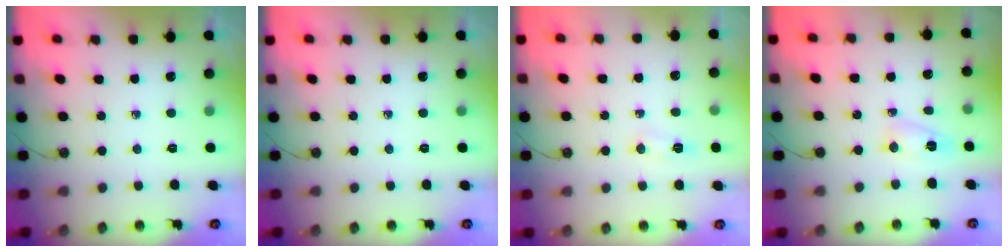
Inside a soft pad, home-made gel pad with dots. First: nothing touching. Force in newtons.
{"total": 0.0}
{"total": 5.8, "press": 5.7, "slide": 0.9}
{"total": 3.4, "press": 3.4, "slide": 0.3}